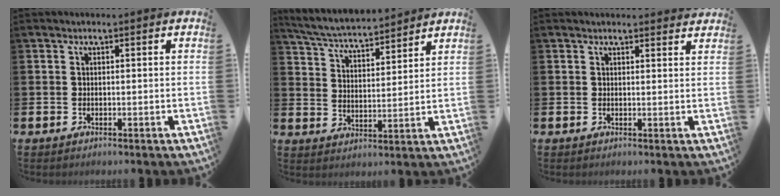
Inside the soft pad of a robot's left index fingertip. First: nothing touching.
{"total": 5.2, "force": [5.1, 0.4, 0.8], "torque": [-0.039, -0.038, 0.086]}
{"total": 1.4, "force": [1.4, 0.3, 0.0], "torque": [0.010, -0.006, 0.023]}